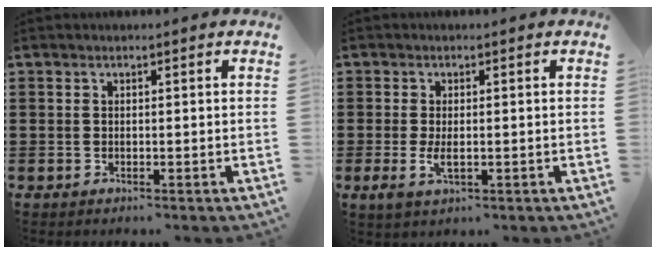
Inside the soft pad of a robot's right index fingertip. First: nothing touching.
{"total": 3.0, "force": [-0.3, 1.3, 2.7], "torque": [-0.063, -0.005, -0.009]}